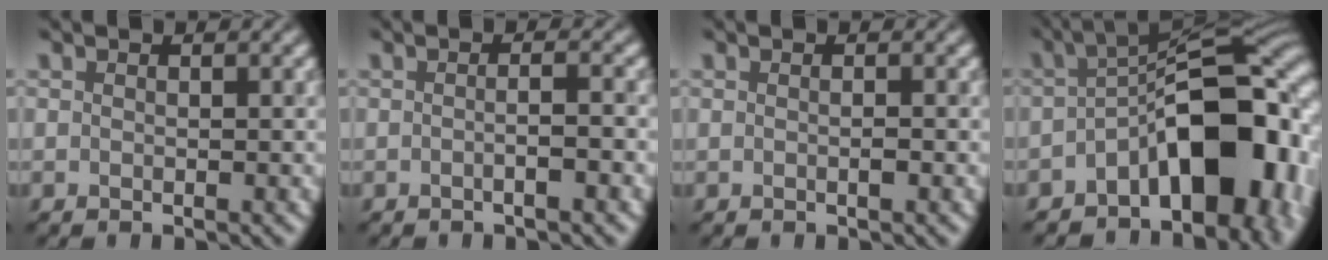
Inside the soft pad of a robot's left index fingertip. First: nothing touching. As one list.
[{"total": 2.5, "force": [-0.3, 1.0, 2.3], "torque": [-0.003, 0.002, -0.023]}, {"total": 0.6, "force": [-0.1, 0.1, 0.5], "torque": [-0.010, 0.000, -0.001]}, {"total": 11.3, "force": [-3.9, 5.3, 9.1], "torque": [-0.114, 0.011, -0.067]}]